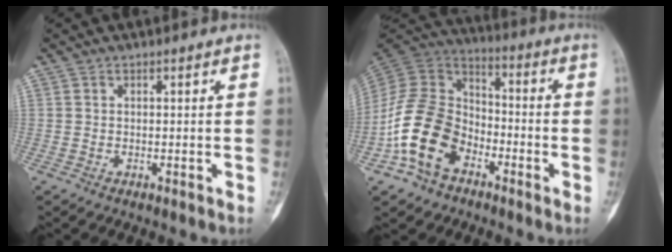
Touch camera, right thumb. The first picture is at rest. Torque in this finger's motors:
{"motor_torque": [0.57, 1.17, 1.96, -0.82, 0.26]}